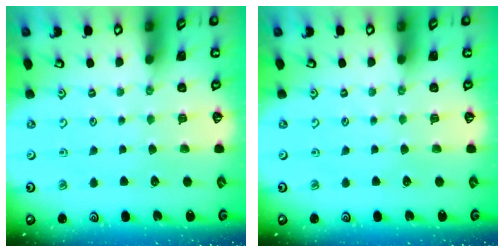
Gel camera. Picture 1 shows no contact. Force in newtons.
{"total": 0.0}